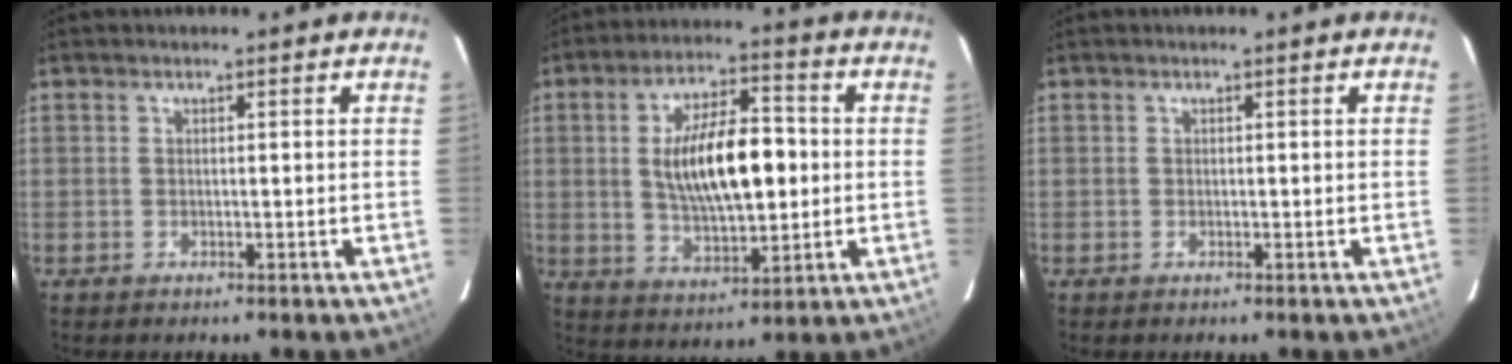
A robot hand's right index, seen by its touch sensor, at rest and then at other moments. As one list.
[{"total": 15.0, "force": [0.6, 6.3, 13.6], "torque": [-0.235, 0.011, 0.019]}, {"total": 0.0}]